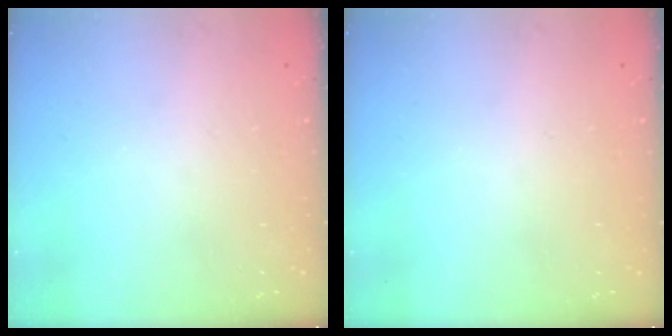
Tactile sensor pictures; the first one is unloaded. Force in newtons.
{"total": 0.0}